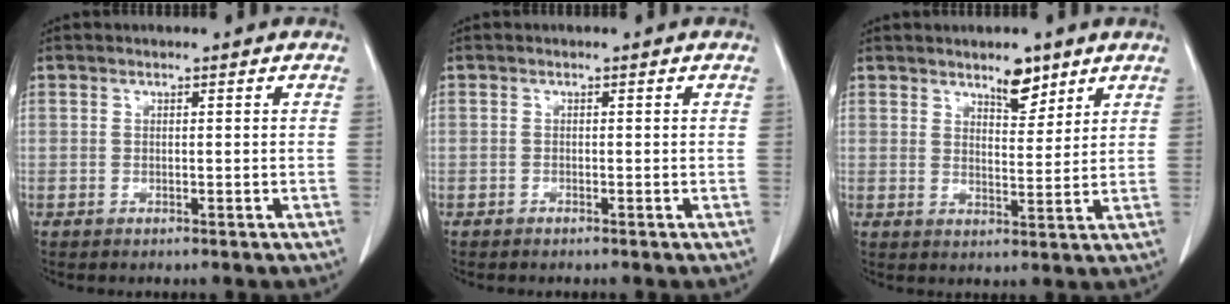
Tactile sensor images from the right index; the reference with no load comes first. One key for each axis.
{"total": 0.0}
{"total": 4.6, "fx": 3.4, "fy": 1.7, "fz": 2.5, "tx": -0.037, "ty": -0.006, "tz": 0.055}